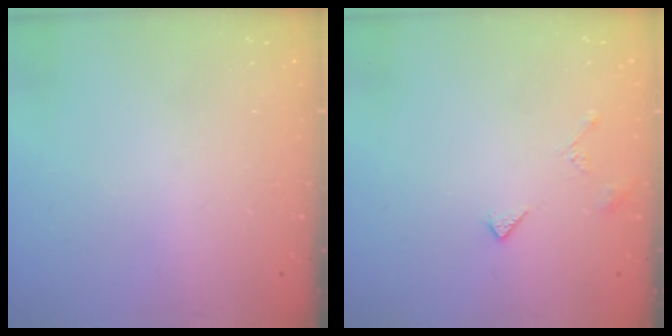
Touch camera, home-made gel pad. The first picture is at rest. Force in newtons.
{"total": 4.9, "press": 4.8, "slide": 1.0}